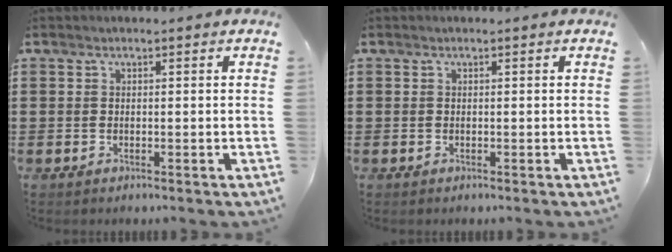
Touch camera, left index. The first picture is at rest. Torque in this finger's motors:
{"motor_torque": [0.00, 0.00, 0.00, 0.00]}